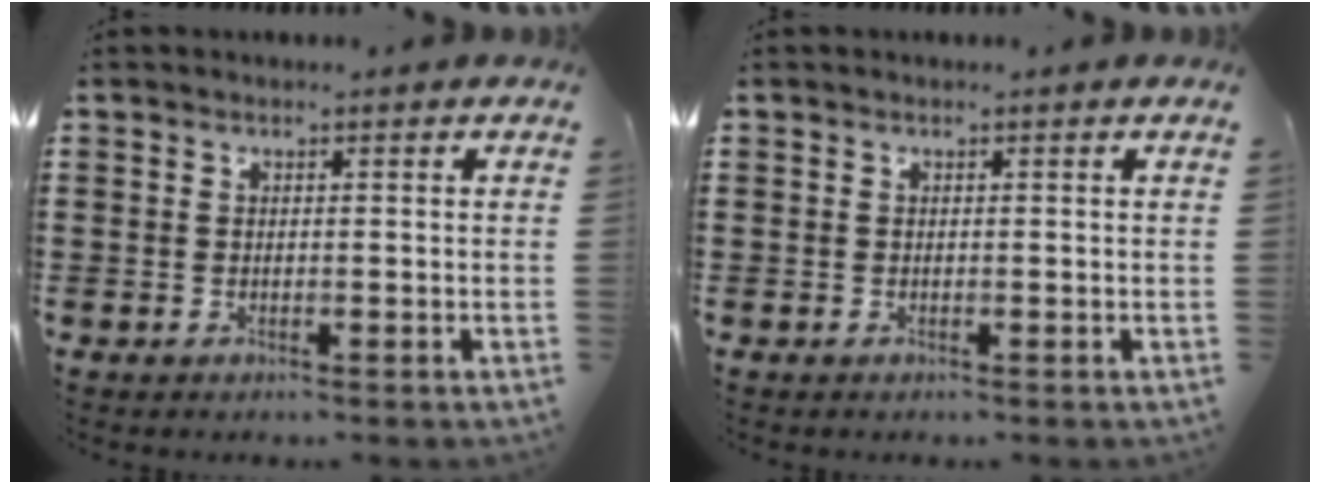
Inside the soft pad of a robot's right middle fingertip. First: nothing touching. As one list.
[{"total": 0.0}]